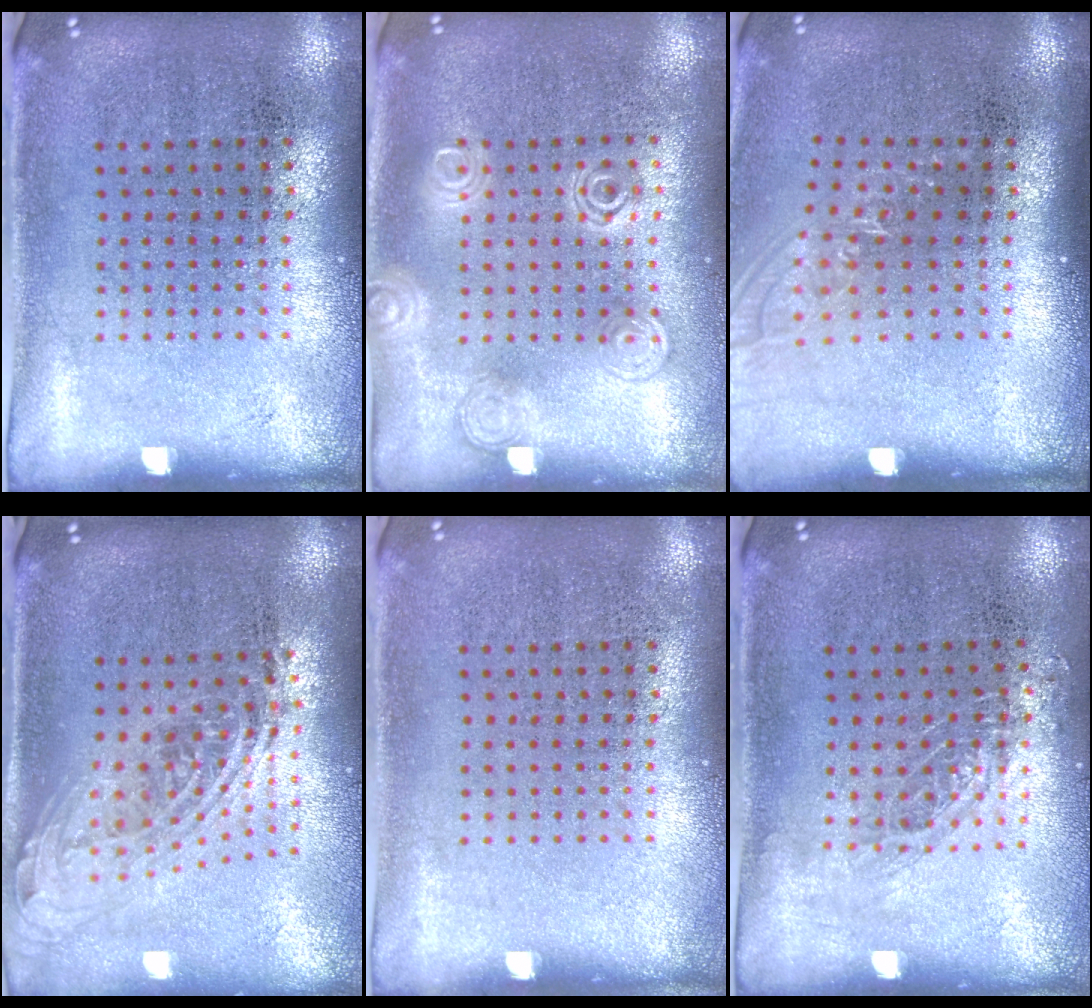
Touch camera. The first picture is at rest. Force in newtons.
{"total": 1.2, "press": 1.2, "slide": 0.0}
{"total": 1.1, "press": 0.9, "slide": 0.6}
{"total": 2.0, "press": 1.6, "slide": 1.3}
{"total": 0.0}
{"total": 0.8, "press": 0.8, "slide": 0.2}